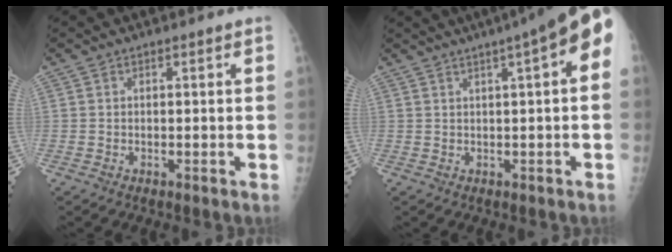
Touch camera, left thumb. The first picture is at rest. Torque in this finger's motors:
{"motor_torque": [-0.18, 2.05, 0.21, -0.21, 0.12]}